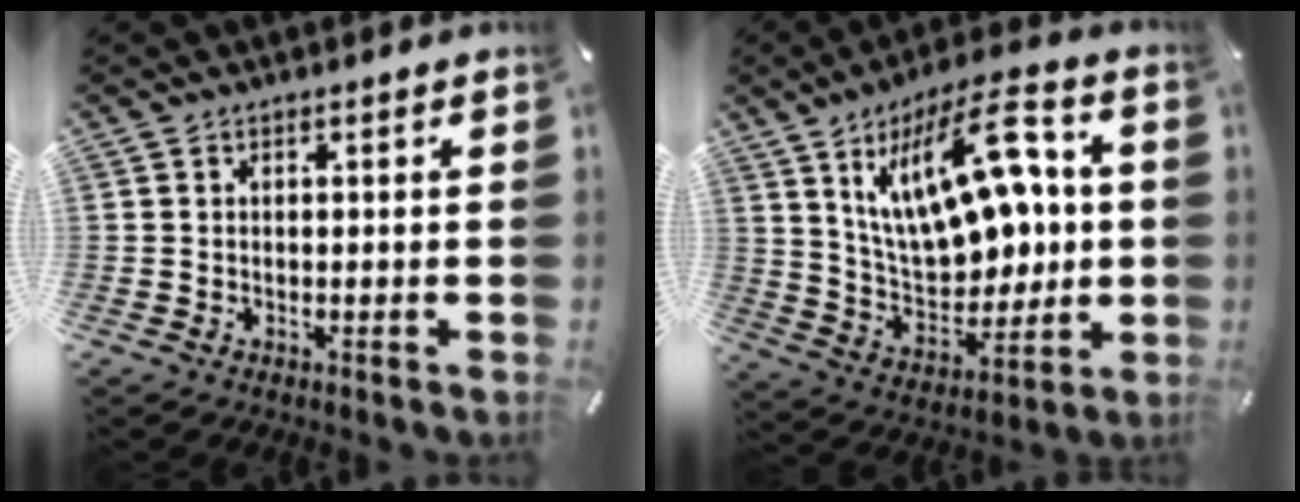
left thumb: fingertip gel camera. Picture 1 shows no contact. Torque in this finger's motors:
{"motor_torque": [2.56, 2.44, 1.56, -1.21, 0.48]}